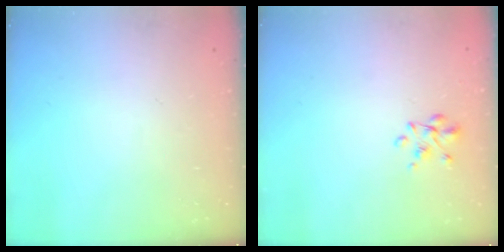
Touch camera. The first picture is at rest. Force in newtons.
{"total": 3.7, "press": 3.5, "slide": 1.1}